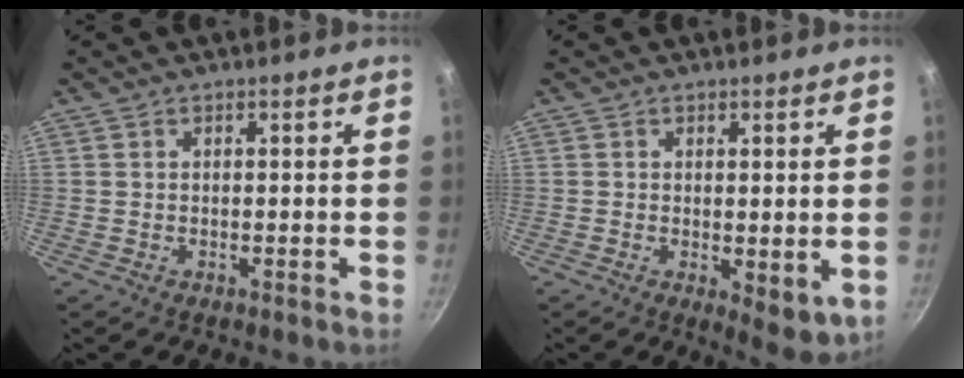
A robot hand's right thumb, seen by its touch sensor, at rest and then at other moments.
{"total": 5.6, "force": [-0.3, 2.7, 4.9], "torque": [-0.061, -0.015, 0.002]}